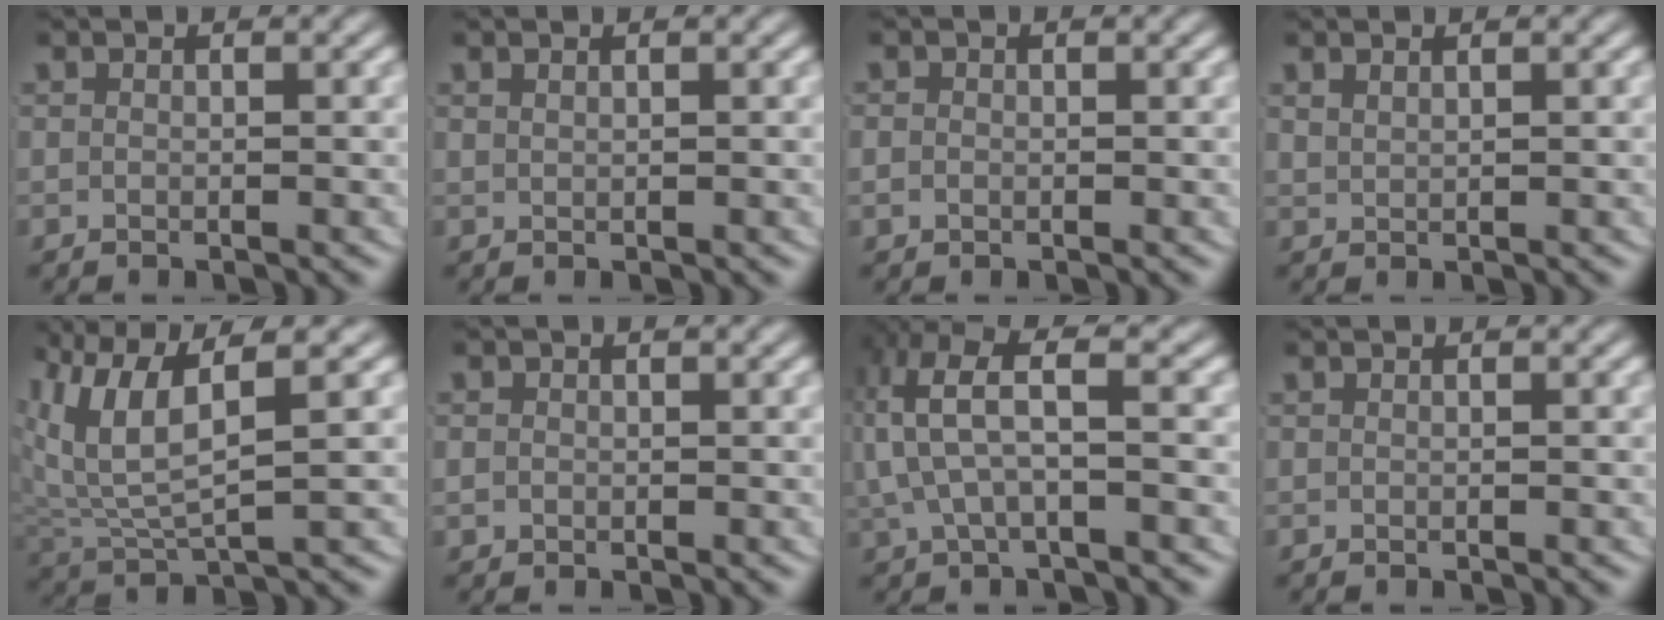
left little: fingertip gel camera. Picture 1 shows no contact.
{"total": 0.6, "force": [0.5, -0.3, 0.1], "torque": [0.002, 0.000, 0.013]}
{"total": 1.3, "force": [-0.3, 1.1, 0.5], "torque": [-0.017, -0.007, -0.003]}
{"total": 0.9, "force": [0.8, -0.2, 0.2], "torque": [-0.002, -0.002, 0.024]}
{"total": 6.6, "force": [1.9, 3.4, 5.3], "torque": [-0.120, 0.000, 0.038]}
{"total": 1.3, "force": [0.0, 1.2, 0.5], "torque": [-0.017, -0.006, 0.002]}
{"total": 7.7, "force": [1.9, 4.8, 5.8], "torque": [-0.136, 0.005, 0.024]}
{"total": 0.0}